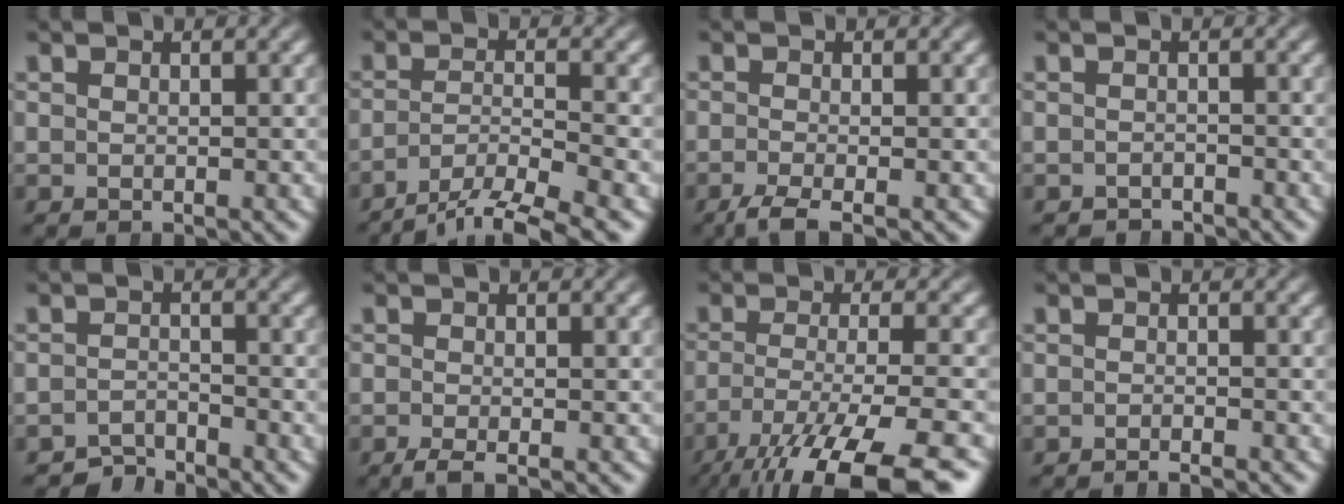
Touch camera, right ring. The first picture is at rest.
{"total": 5.9, "force": [-3.9, 2.7, 3.5], "torque": [-0.064, -0.023, -0.054]}
{"total": 3.4, "force": [-2.6, 1.3, 1.7], "torque": [-0.048, -0.018, -0.036]}
{"total": 1.9, "force": [-1.9, 0.2, -0.4], "torque": [-0.002, -0.013, -0.025]}
{"total": 3.2, "force": [-3.2, 0.7, -0.2], "torque": [0.002, -0.010, -0.056]}
{"total": 2.3, "force": [-1.9, 0.9, 1.0], "torque": [-0.031, -0.012, -0.026]}
{"total": 10.7, "force": [-5.8, 4.5, 7.8], "torque": [-0.148, -0.053, -0.057]}
{"total": 1.5, "force": [-1.4, 0.1, 0.3], "torque": [-0.004, 0.002, -0.029]}